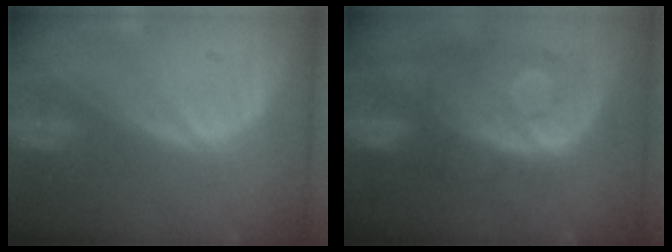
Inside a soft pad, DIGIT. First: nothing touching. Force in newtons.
{"total": 11.2, "press": 9.7, "slide": 5.5}